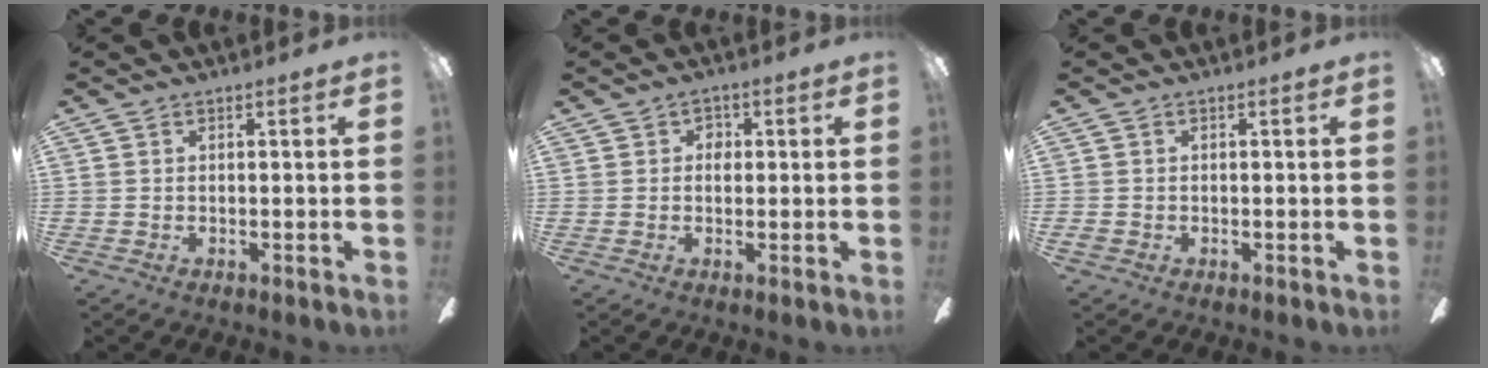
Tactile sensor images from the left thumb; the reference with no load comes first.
{"total": 2.5, "force": [-0.1, 2.1, 1.4], "torque": [-0.011, 0.002, -0.006]}
{"total": 1.3, "force": [-0.7, 1.0, 0.4], "torque": [-0.006, 0.005, -0.015]}